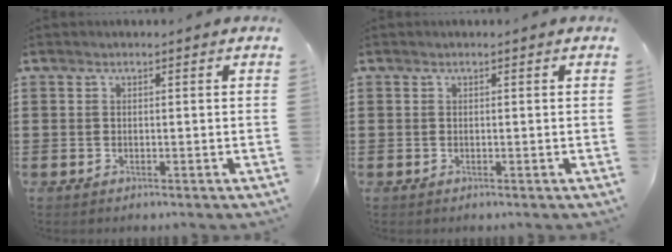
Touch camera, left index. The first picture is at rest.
{"total": 0.0}